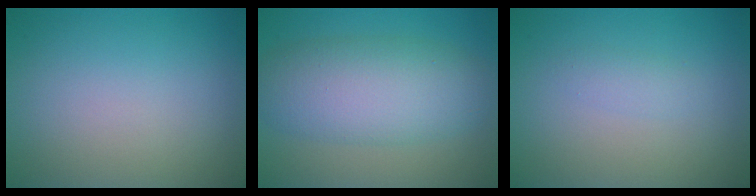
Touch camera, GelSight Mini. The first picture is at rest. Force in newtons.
{"total": 7.3, "press": 7.3, "slide": 0.3}
{"total": 1.0, "press": 1.0, "slide": 0.1}